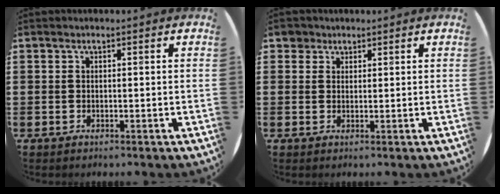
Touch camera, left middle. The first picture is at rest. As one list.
[{"total": 2.0, "force": [1.6, 1.3, 0.2], "torque": [0.000, 0.002, 0.029]}]